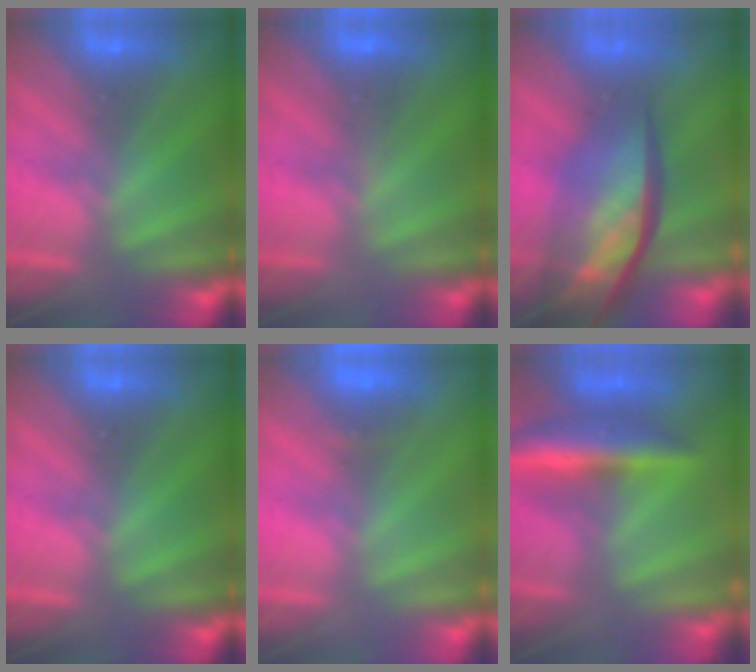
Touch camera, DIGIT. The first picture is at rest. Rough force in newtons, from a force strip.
{"total": 3.0}
{"total": 8.6}
{"total": 0.0}
{"total": 2.0}
{"total": 8.3}